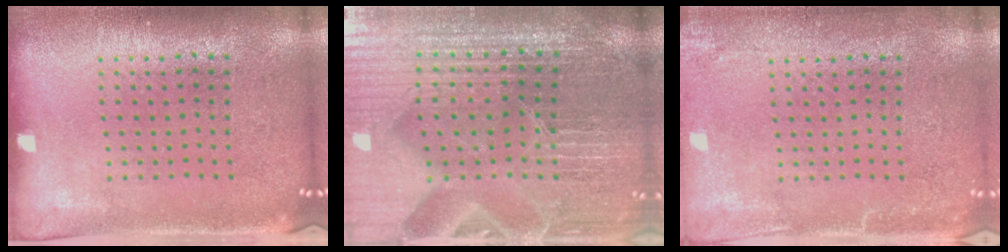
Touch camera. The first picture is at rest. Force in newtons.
{"total": 4.9, "press": 4.7, "slide": 1.4}
{"total": 2.6, "press": 2.6, "slide": 0.3}